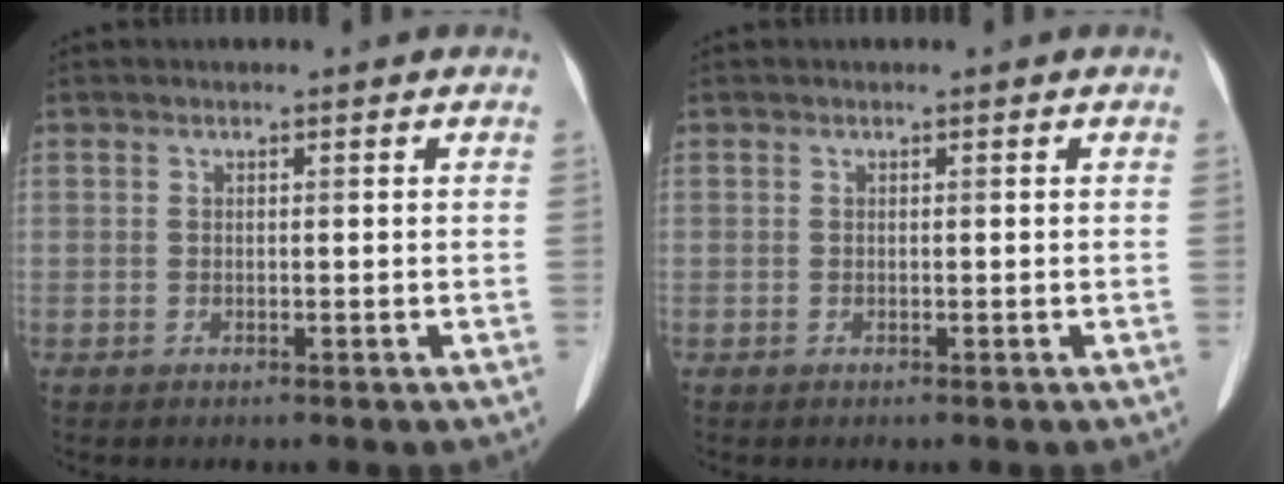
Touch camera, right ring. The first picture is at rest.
{"total": 0.0}